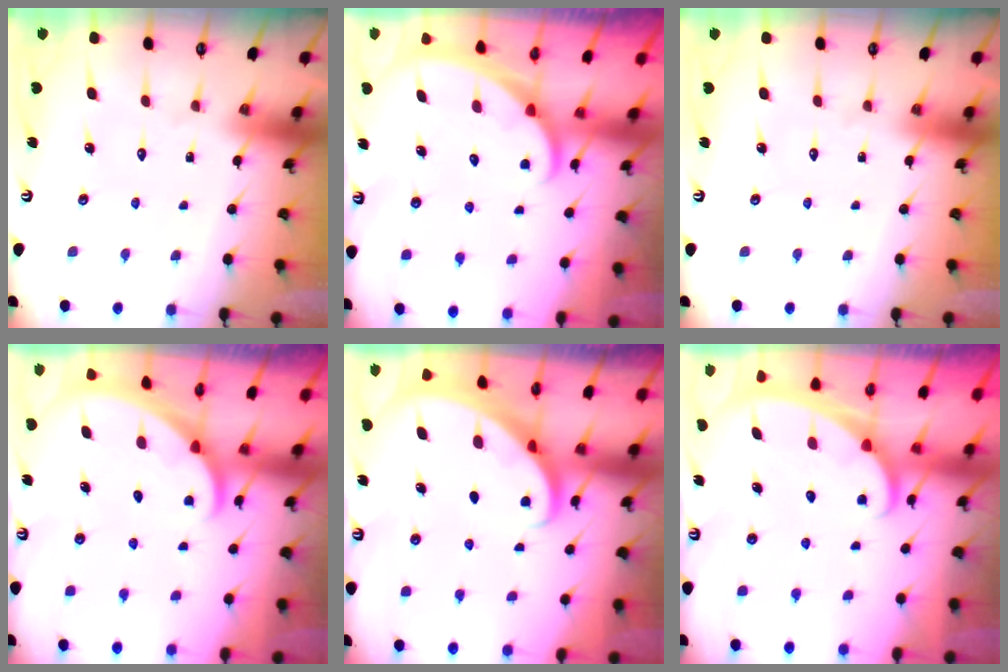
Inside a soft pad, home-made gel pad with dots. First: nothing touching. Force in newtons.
{"total": 1.6, "press": 1.6, "slide": 0.0}
{"total": 0.0}
{"total": 1.7, "press": 1.7, "slide": 0.1}
{"total": 2.8, "press": 2.8, "slide": 0.4}
{"total": 1.9, "press": 1.9, "slide": 0.1}